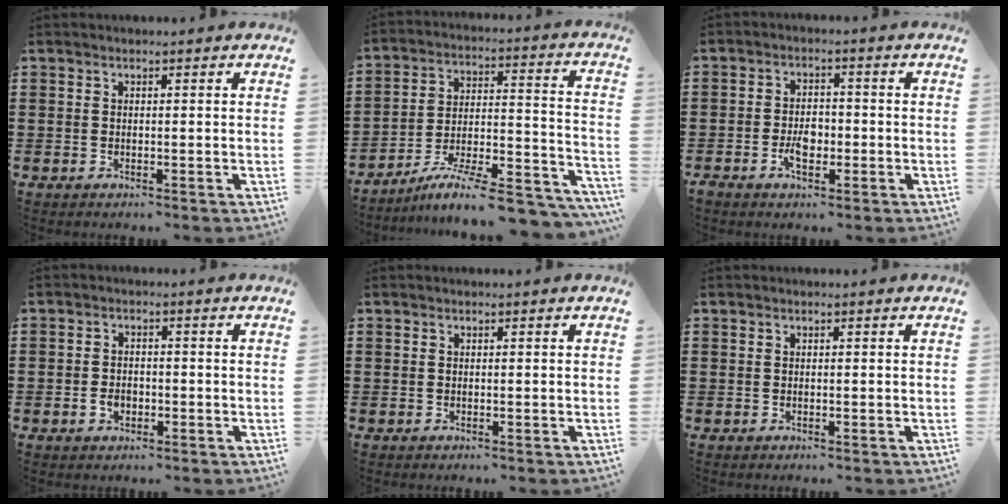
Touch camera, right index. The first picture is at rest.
{"total": 10.2, "force": [-8.3, 1.0, 5.9], "torque": [-0.084, 0.013, -0.159]}
{"total": 3.8, "force": [-1.2, 2.3, 2.8], "torque": [-0.060, 0.002, -0.024]}
{"total": 2.3, "force": [-0.8, 1.7, 1.3], "torque": [-0.028, 0.001, -0.017]}
{"total": 0.0}
{"total": 0.0}